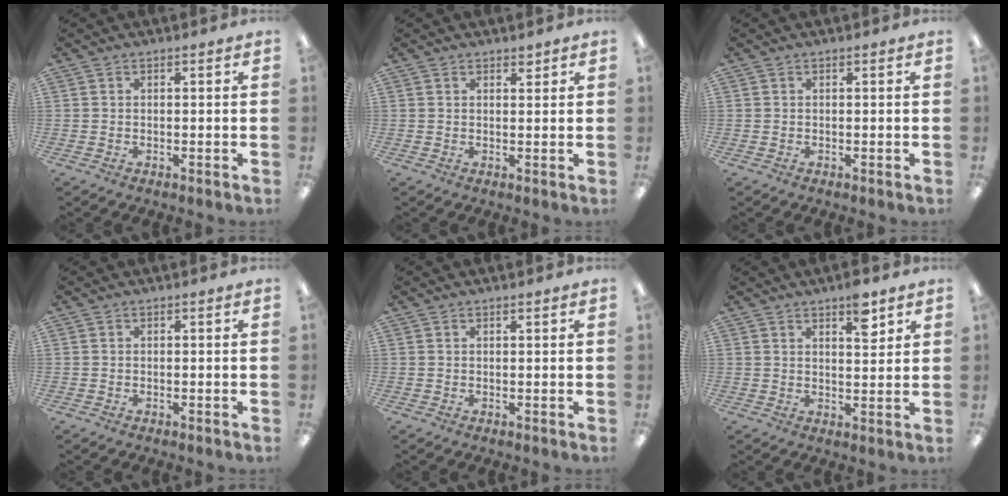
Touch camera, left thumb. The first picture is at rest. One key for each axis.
{"total": 1.5, "fx": 1.3, "fy": 0.7, "fz": 0.4, "tx": 0.000, "ty": -0.004, "tz": 0.023}
{"total": 0.0}
{"total": 0.0}
{"total": 0.6, "fx": 0.5, "fy": 0.1, "fz": 0.3, "tx": -0.007, "ty": 0.000, "tz": 0.009}
{"total": 6.5, "fx": 4.3, "fy": 2.5, "fz": 4.2, "tx": -0.045, "ty": -0.024, "tz": 0.066}